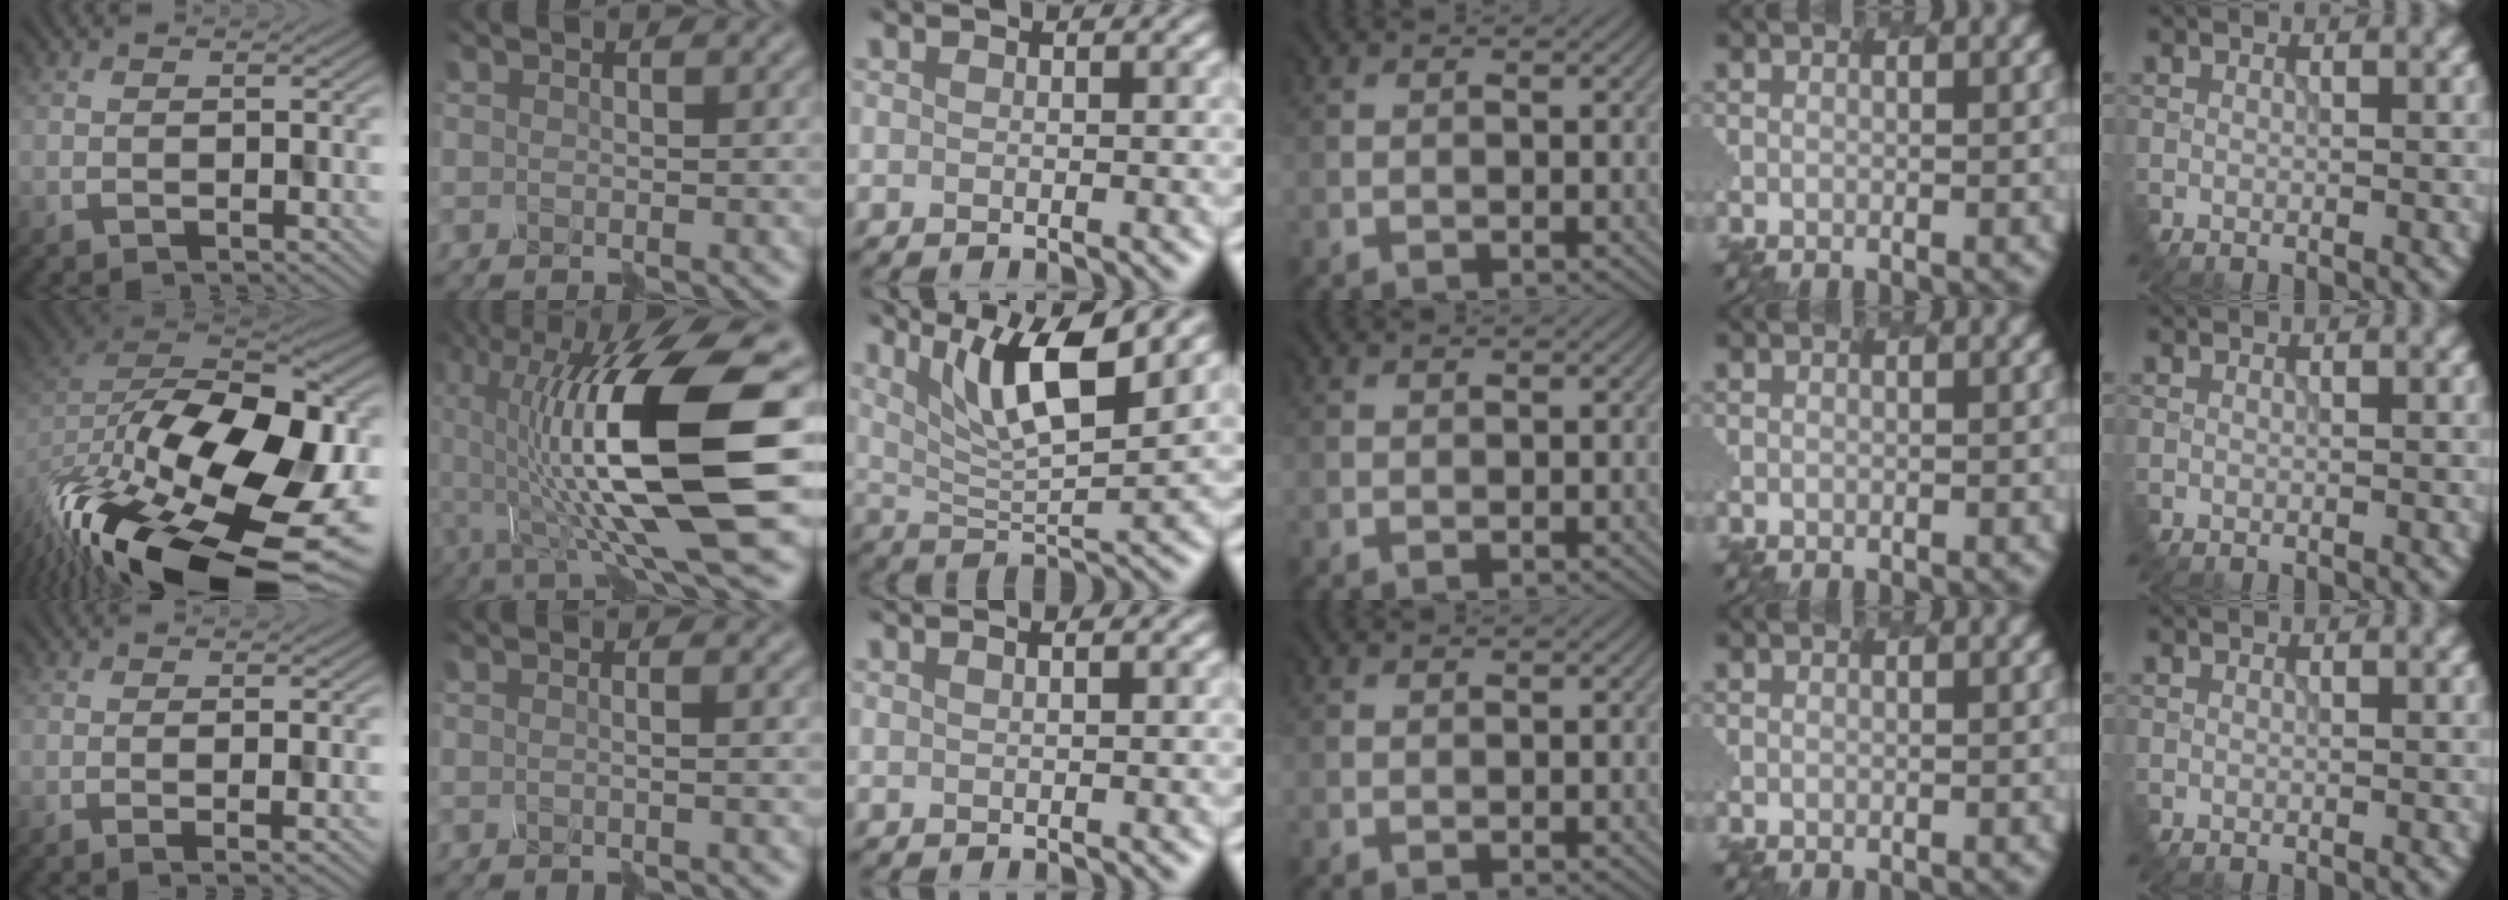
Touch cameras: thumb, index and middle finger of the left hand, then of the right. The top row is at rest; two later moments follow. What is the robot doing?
{"motion": "disassemble", "object": "hinged jar"}